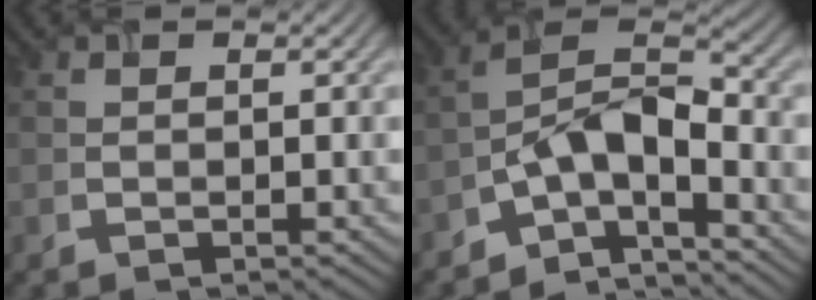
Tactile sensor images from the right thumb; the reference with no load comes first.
{"total": 8.2, "force": [-4.9, 3.4, 5.6], "torque": [-0.085, 0.014, -0.105]}